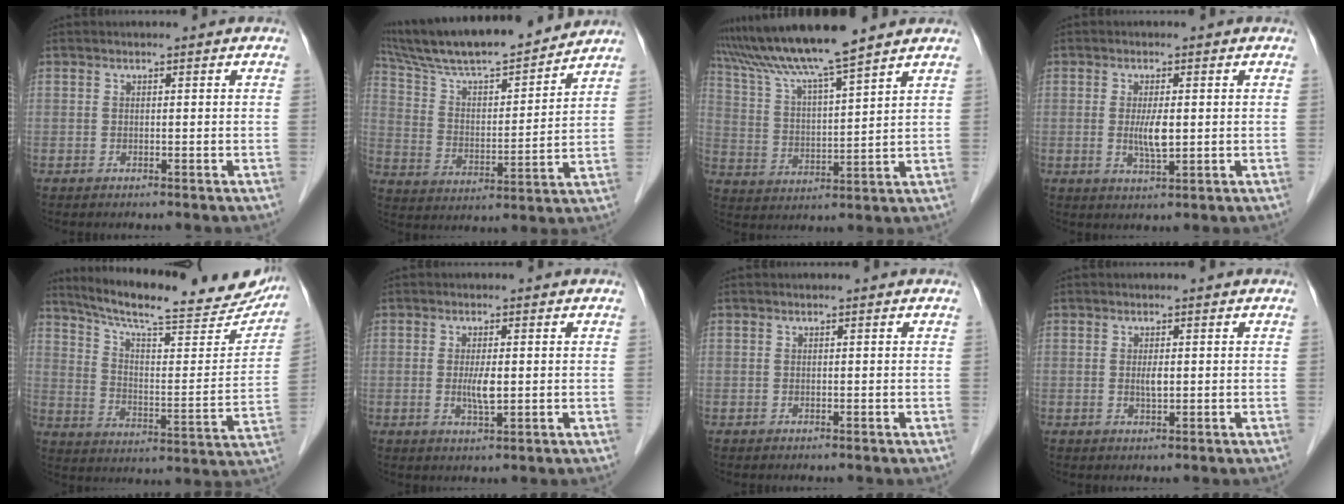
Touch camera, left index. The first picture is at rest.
{"total": 19.1, "force": [17.1, 1.8, 8.3], "torque": [-0.152, 0.012, 0.285]}
{"total": 13.2, "force": [11.4, -0.9, 6.7], "torque": [-0.129, 0.016, 0.207]}
{"total": 3.9, "force": [0.0, 0.9, 3.8], "torque": [-0.073, -0.006, 0.001]}
{"total": 25.8, "force": [22.7, 4.4, 11.5], "torque": [-0.175, -0.037, 0.302]}
{"total": 3.3, "force": [-0.2, 0.7, 3.2], "torque": [-0.063, -0.005, -0.001]}
{"total": 0.0}
{"total": 1.6, "force": [0.0, 0.4, 1.5], "torque": [-0.030, -0.001, 0.002]}